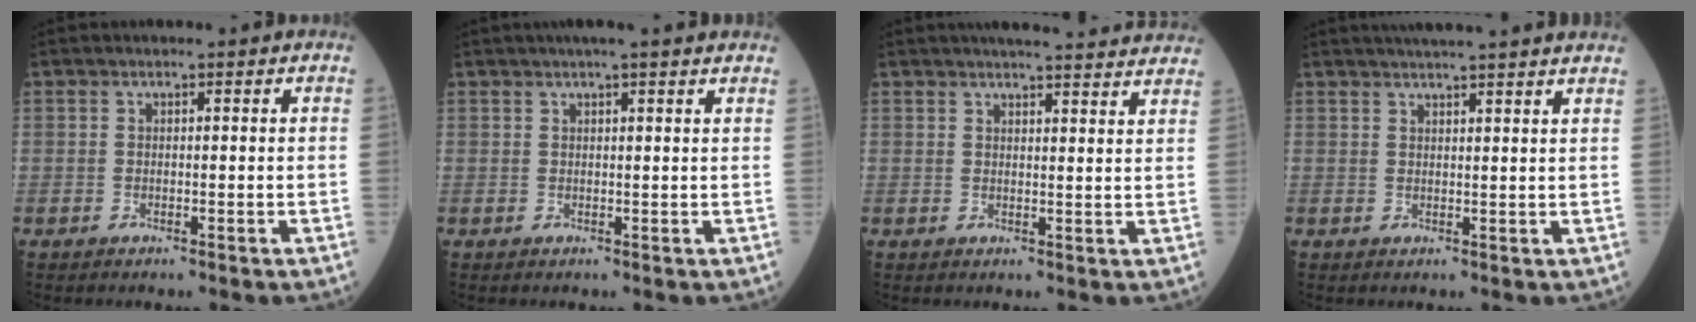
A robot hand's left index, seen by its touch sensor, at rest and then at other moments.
{"total": 6.3, "force": [5.3, -0.2, 3.4], "torque": [-0.046, 0.027, 0.063]}
{"total": 15.8, "force": [14.7, 1.4, 5.6], "torque": [-0.066, 0.010, 0.169]}
{"total": 11.7, "force": [10.5, -0.3, 5.2], "torque": [-0.077, 0.024, 0.123]}